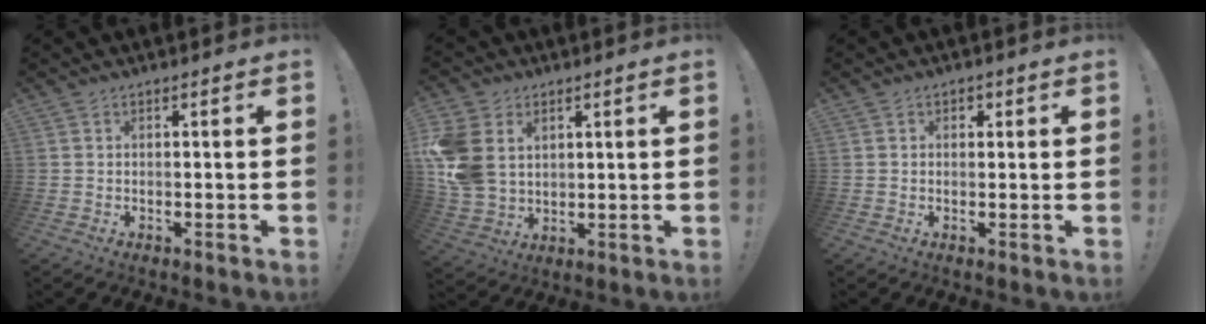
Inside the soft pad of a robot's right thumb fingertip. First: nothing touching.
{"total": 13.4, "force": [3.7, 10.6, 7.3], "torque": [-0.151, -0.016, 0.076]}
{"total": 1.4, "force": [0.3, 1.2, 0.7], "torque": [0.003, -0.002, 0.001]}